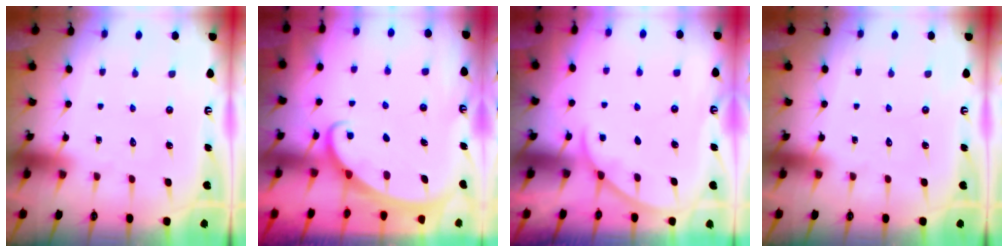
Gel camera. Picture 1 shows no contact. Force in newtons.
{"total": 2.3, "press": 2.3, "slide": 0.4}
{"total": 2.3, "press": 2.2, "slide": 0.3}
{"total": 0.0}